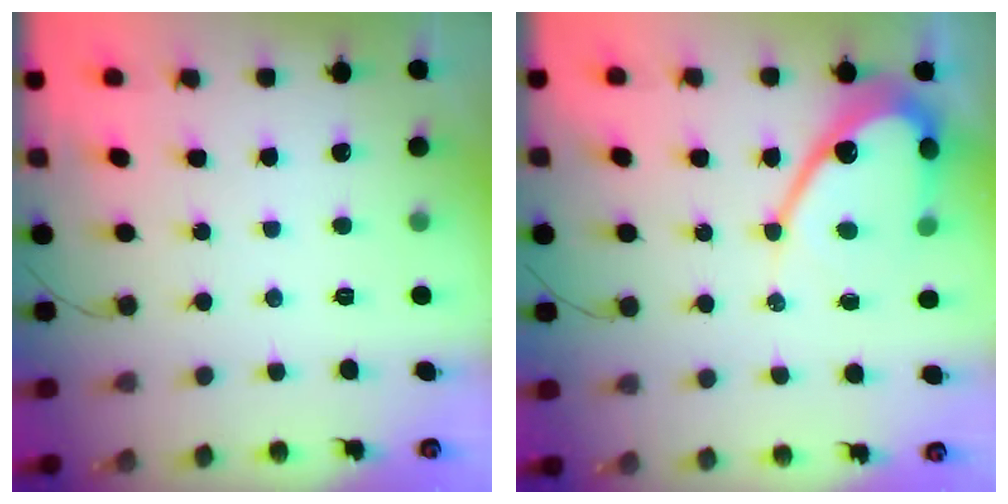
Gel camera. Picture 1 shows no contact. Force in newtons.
{"total": 12.7, "press": 12.7, "slide": 0.9}